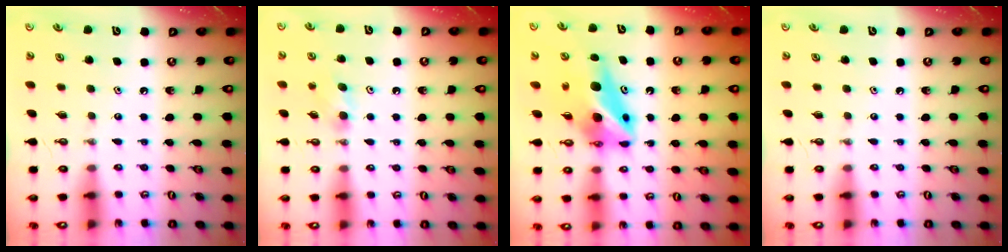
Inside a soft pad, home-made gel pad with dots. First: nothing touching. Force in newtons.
{"total": 7.2, "press": 3.9, "slide": 6.0}
{"total": 12.2, "press": 12.1, "slide": 1.1}
{"total": 0.0}